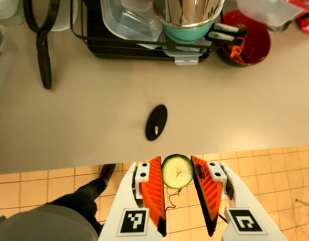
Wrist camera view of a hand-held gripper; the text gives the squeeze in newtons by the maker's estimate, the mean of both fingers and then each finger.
{"total": 8.1, "left": 7.9, "right": 8.3}